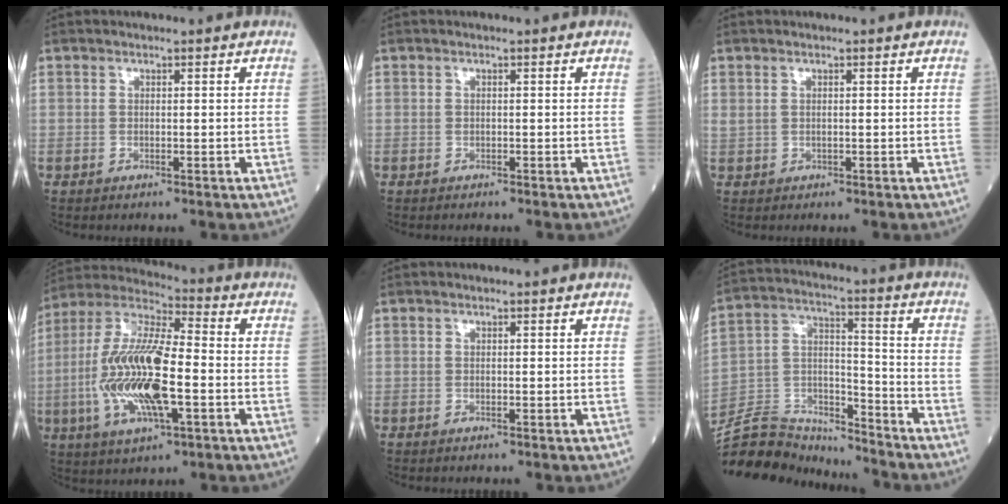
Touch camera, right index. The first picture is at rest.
{"total": 0.0}
{"total": 0.8, "force": [0.3, 0.5, 0.6], "torque": [-0.021, 0.005, 0.014]}
{"total": 17.2, "force": [-3.2, 4.4, 16.3], "torque": [-0.343, -0.002, -0.060]}
{"total": 0.0}
{"total": 14.2, "force": [-13.9, 2.6, 1.1], "torque": [-0.025, 0.043, -0.250]}